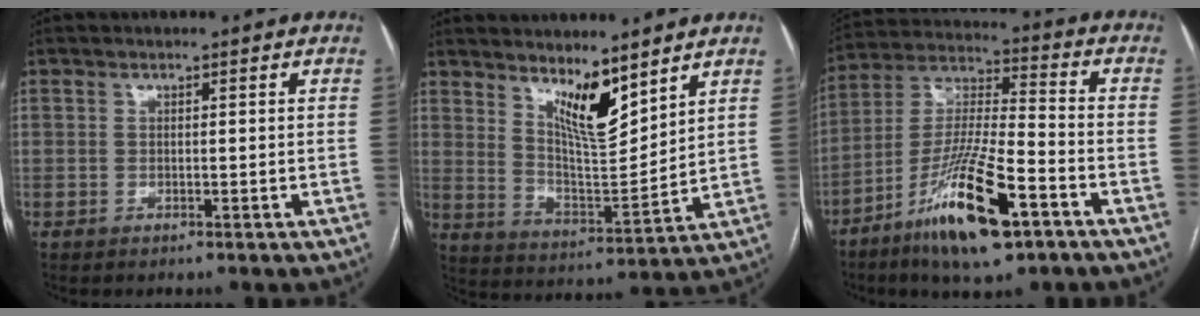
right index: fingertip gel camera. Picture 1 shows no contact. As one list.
[{"total": 9.1, "force": [6.6, 1.8, 6.0], "torque": [-0.116, -0.016, 0.130]}, {"total": 16.5, "force": [-8.7, 2.7, 13.7], "torque": [-0.270, -0.021, -0.152]}]